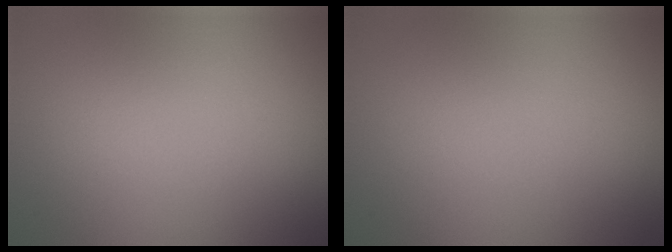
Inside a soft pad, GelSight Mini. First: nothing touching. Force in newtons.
{"total": 0.0}